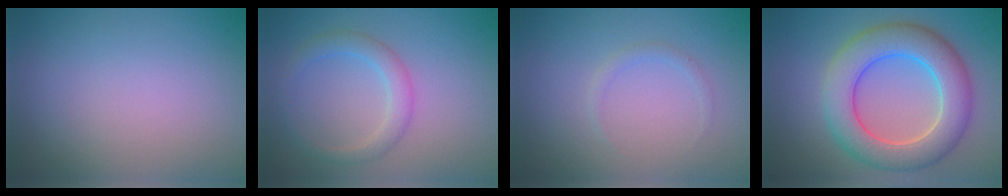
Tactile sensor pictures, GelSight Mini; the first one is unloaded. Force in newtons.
{"total": 2.4, "press": 2.4, "slide": 0.1}
{"total": 0.8, "press": 0.8, "slide": 0.0}
{"total": 8.0, "press": 8.0, "slide": 0.4}